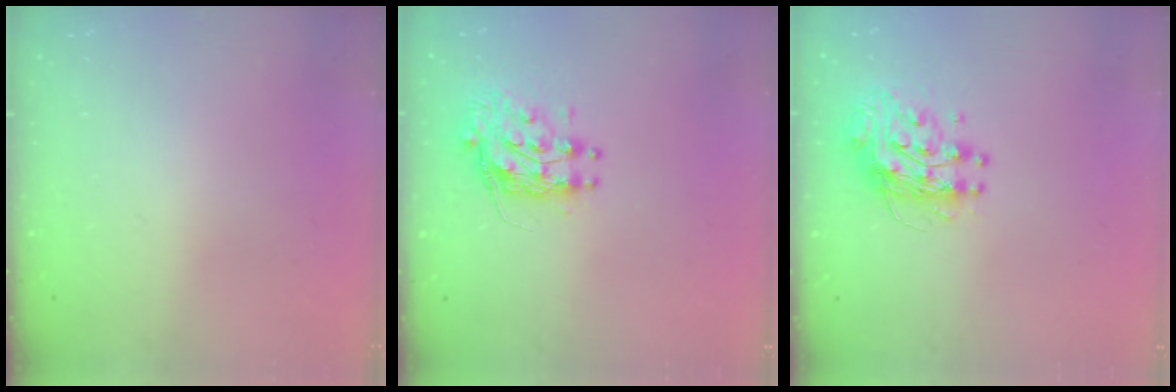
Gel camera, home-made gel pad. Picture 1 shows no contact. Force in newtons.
{"total": 10.0, "press": 9.9, "slide": 0.8}
{"total": 10.2, "press": 10.2, "slide": 0.8}